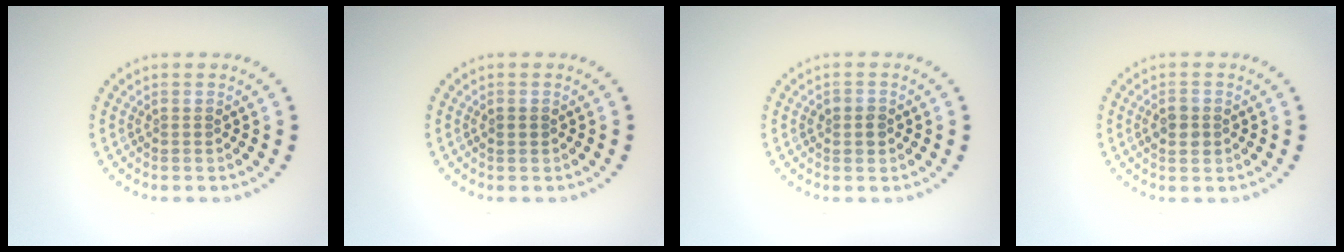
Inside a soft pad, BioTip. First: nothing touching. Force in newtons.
{"total": 0.9, "press": 0.9, "slide": 0.1}
{"total": 1.4, "press": 1.4, "slide": 0.3}
{"total": 2.4, "press": 2.4, "slide": 0.2}